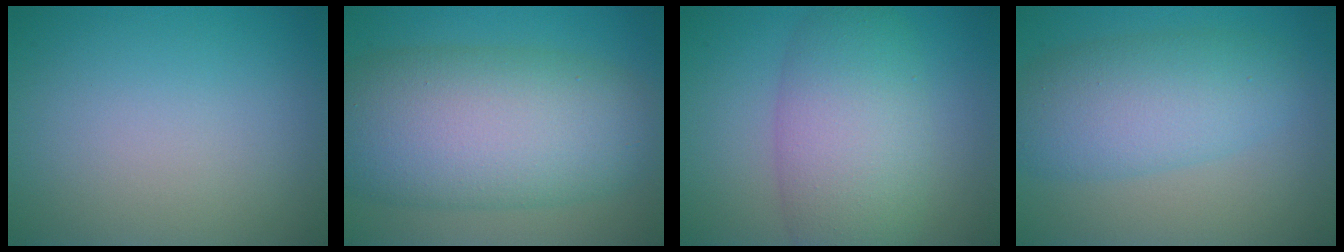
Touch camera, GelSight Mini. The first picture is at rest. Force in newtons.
{"total": 12.4, "press": 12.4, "slide": 0.2}
{"total": 7.5, "press": 7.5, "slide": 0.3}
{"total": 6.3, "press": 6.3, "slide": 0.1}